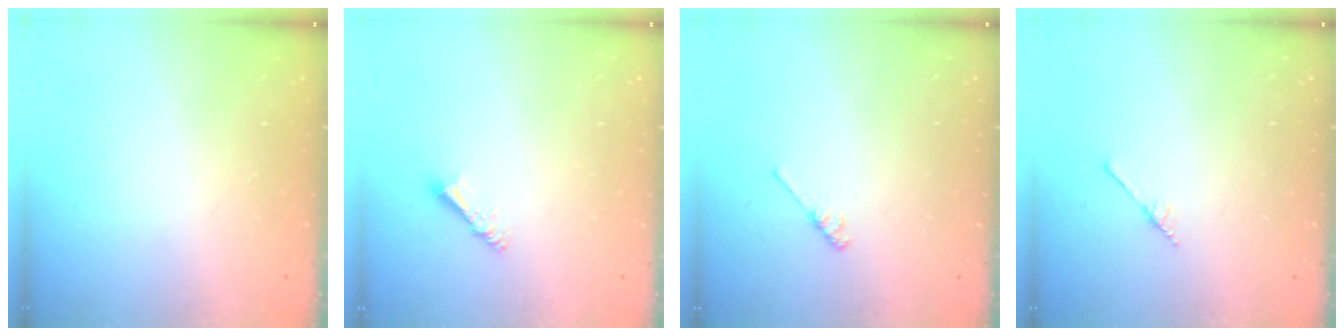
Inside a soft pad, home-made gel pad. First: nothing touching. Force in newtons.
{"total": 4.2, "press": 4.1, "slide": 0.5}
{"total": 2.7, "press": 2.7, "slide": 0.4}
{"total": 2.5, "press": 2.4, "slide": 0.3}